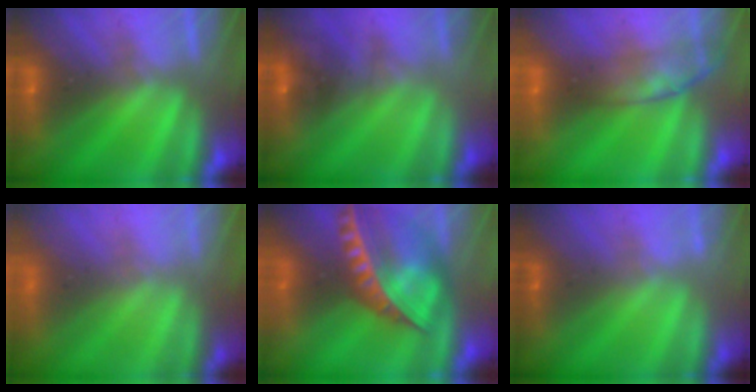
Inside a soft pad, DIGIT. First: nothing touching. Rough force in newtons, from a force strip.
{"total": 1.6}
{"total": 2.7}
{"total": 6.8}
{"total": 13.7}
{"total": 2.4}